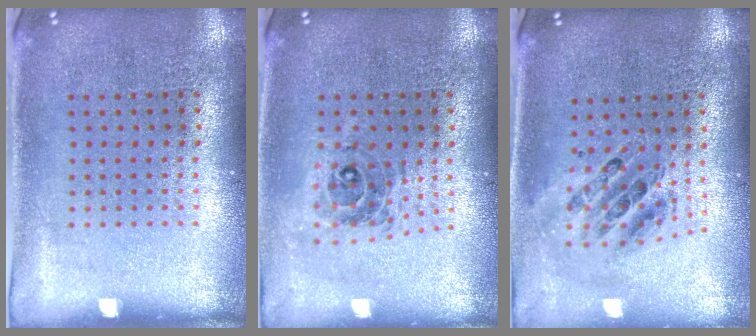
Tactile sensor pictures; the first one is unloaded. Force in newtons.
{"total": 0.7, "press": 0.7, "slide": 0.1}
{"total": 0.9, "press": 0.9, "slide": 0.1}